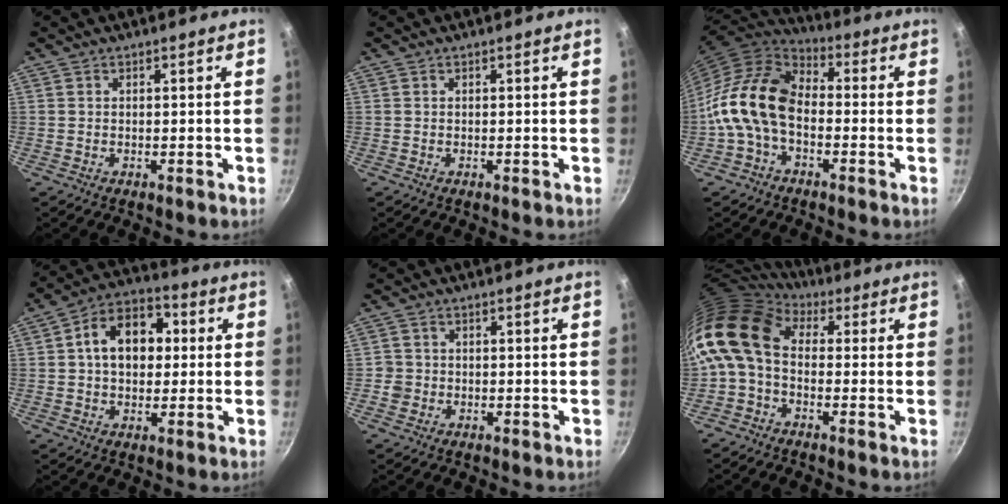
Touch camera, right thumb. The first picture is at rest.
{"total": 0.0}
{"total": 14.6, "force": [-2.5, 9.4, 10.8], "torque": [-0.188, 0.038, -0.068]}
{"total": 12.9, "force": [1.8, 9.2, 8.9], "torque": [-0.101, 0.023, 0.013]}
{"total": 2.2, "force": [-0.6, 2.1, 0.4], "torque": [0.004, 0.011, -0.009]}
{"total": 13.4, "force": [0.8, 9.4, 9.5], "torque": [-0.185, 0.027, -0.008]}